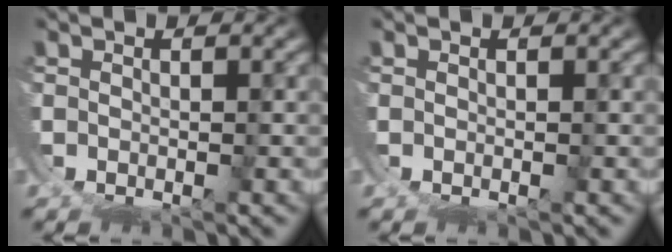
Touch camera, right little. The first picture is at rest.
{"total": 0.0}